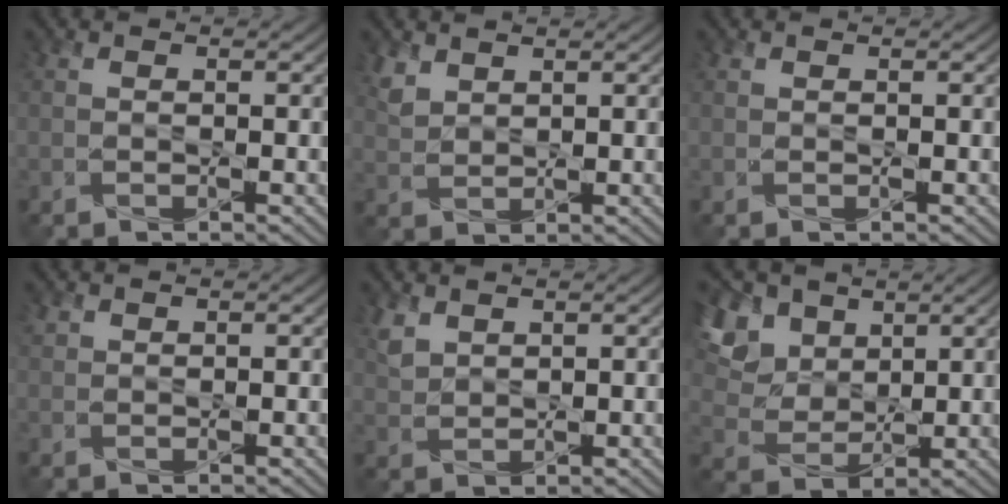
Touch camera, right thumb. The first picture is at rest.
{"total": 2.7, "force": [2.0, 1.4, 1.1], "torque": [-0.034, -0.002, 0.048]}
{"total": 0.0}
{"total": 0.8, "force": [0.6, 0.6, 0.1], "torque": [-0.004, 0.000, 0.014]}
{"total": 2.6, "force": [1.8, 1.4, 1.1], "torque": [-0.035, -0.002, 0.045]}
{"total": 11.5, "force": [5.6, 7.8, 6.4], "torque": [-0.198, 0.016, 0.114]}